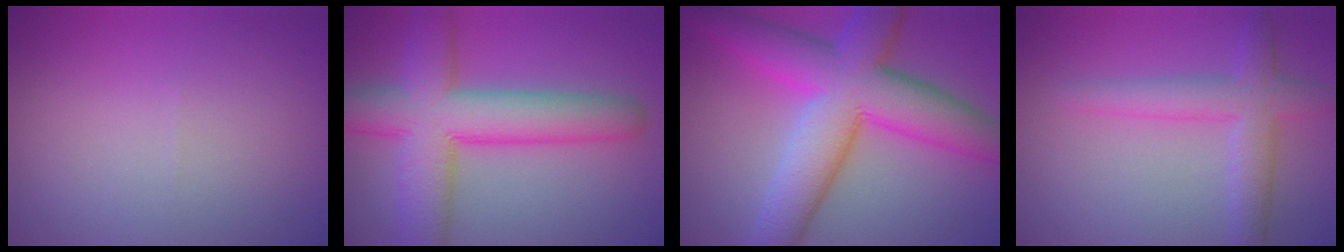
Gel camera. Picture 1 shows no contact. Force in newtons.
{"total": 9.2, "press": 9.2, "slide": 0.3}
{"total": 10.8, "press": 10.8, "slide": 0.1}
{"total": 4.0, "press": 4.0, "slide": 0.1}